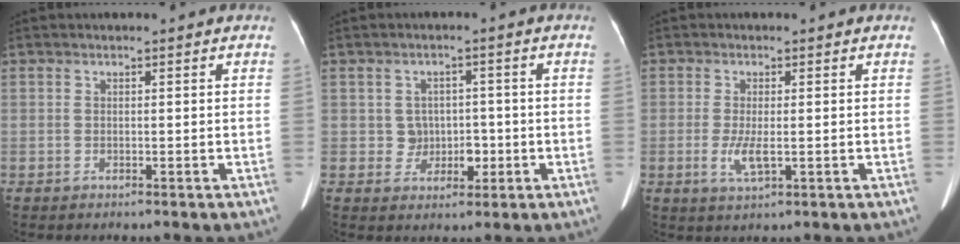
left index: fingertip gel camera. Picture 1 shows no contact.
{"total": 3.8, "force": [-0.4, 3.6, 1.3], "torque": [-0.014, 0.012, 0.001]}
{"total": 3.3, "force": [-0.6, 0.9, 3.1], "torque": [-0.068, -0.007, -0.006]}